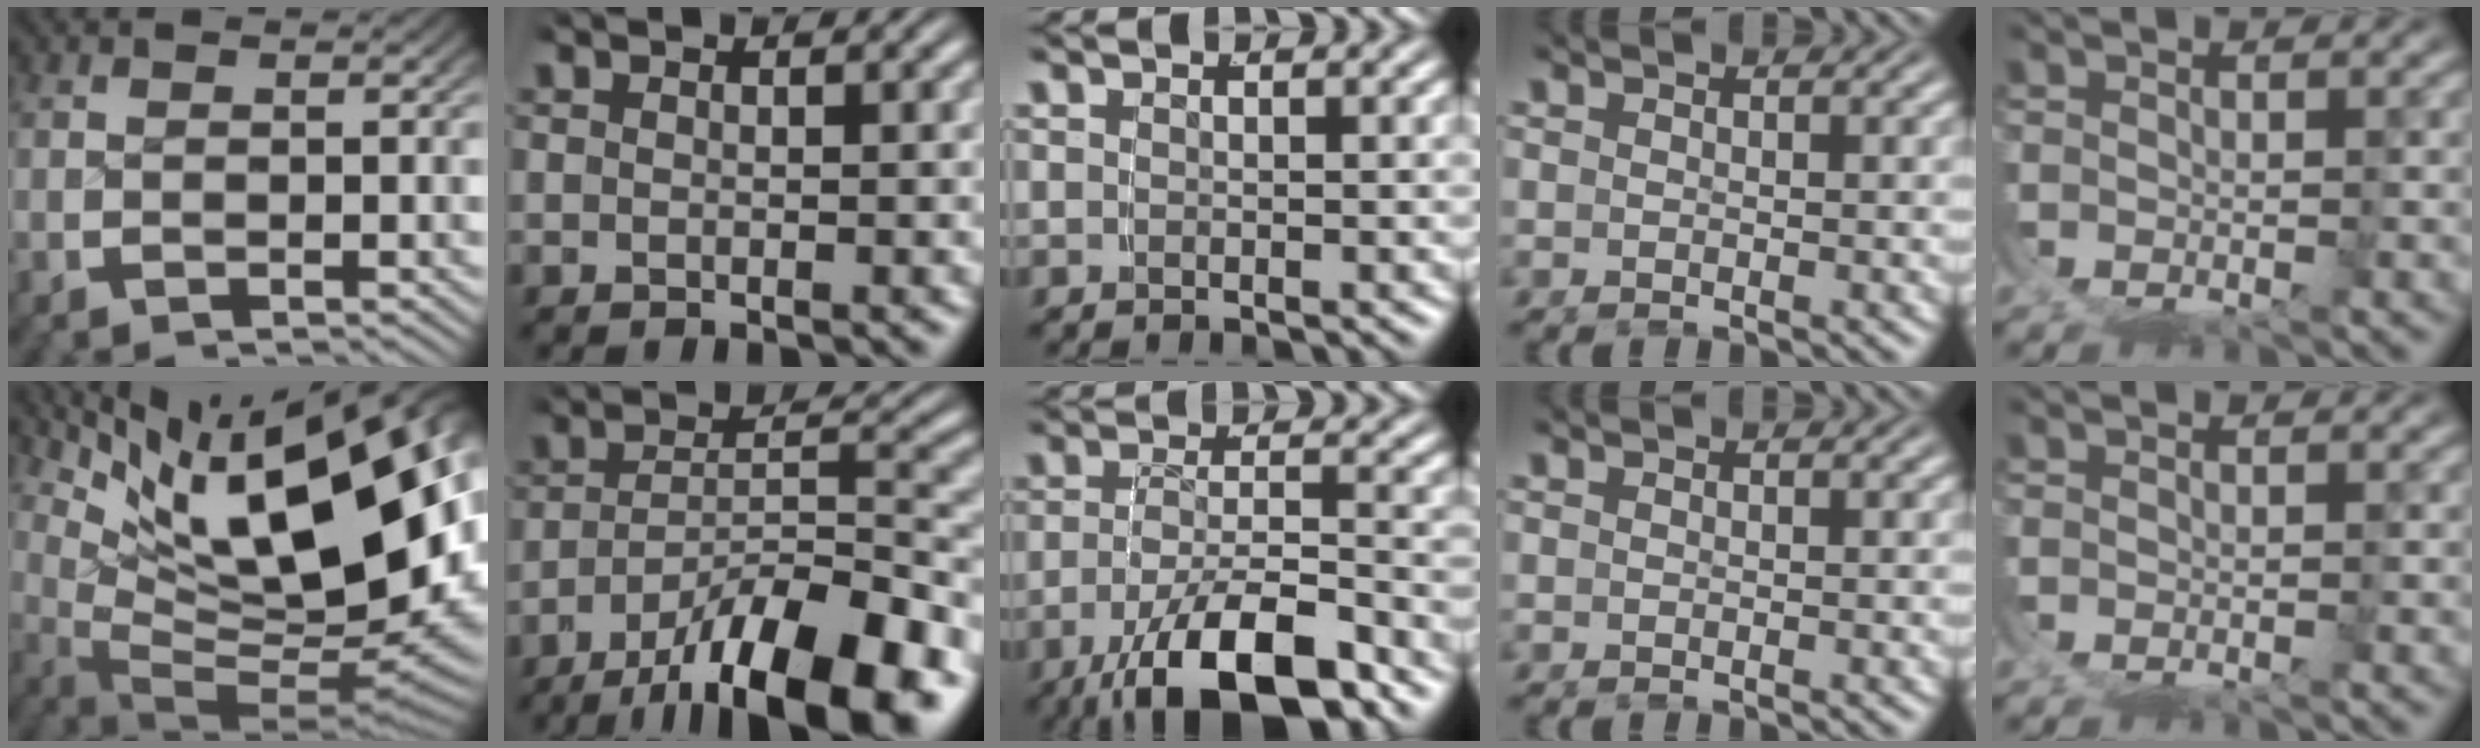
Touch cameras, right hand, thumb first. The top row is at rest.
{"thumb": {"total": 26.0, "force": [1.1, 15.2, 21.1], "torque": [-0.322, -0.050, 0.038]}, "index": {"total": 12.7, "force": [-7.9, 4.8, 8.7], "torque": [-0.119, -0.022, -0.108]}, "middle": {"total": 9.2, "force": [-4.8, 3.7, 7.0], "torque": [-0.117, -0.026, -0.055]}}